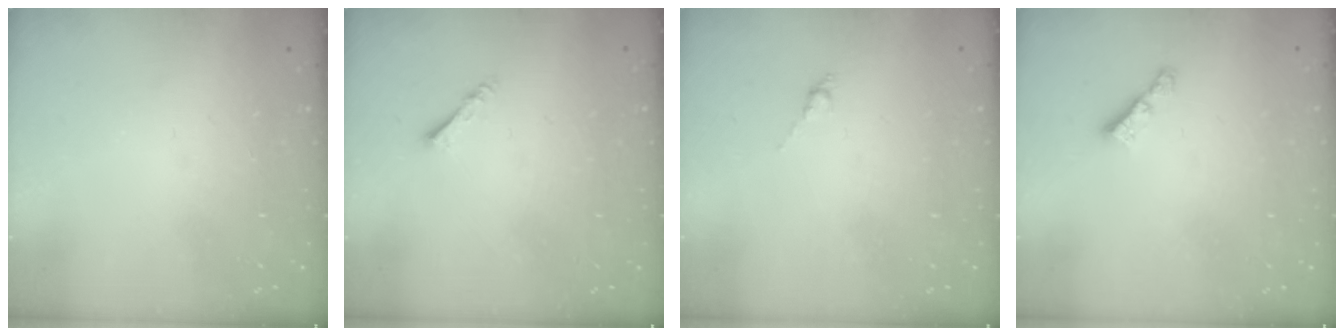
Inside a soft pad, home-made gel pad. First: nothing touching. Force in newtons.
{"total": 1.8, "press": 1.8, "slide": 0.1}
{"total": 0.0}
{"total": 3.5, "press": 3.5, "slide": 0.6}